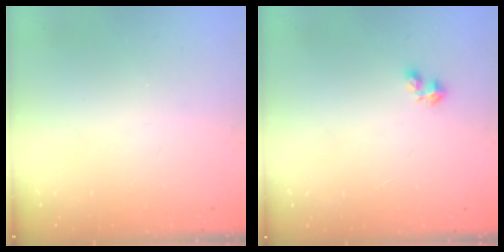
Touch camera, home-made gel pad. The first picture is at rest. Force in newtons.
{"total": 2.4, "press": 2.3, "slide": 0.6}